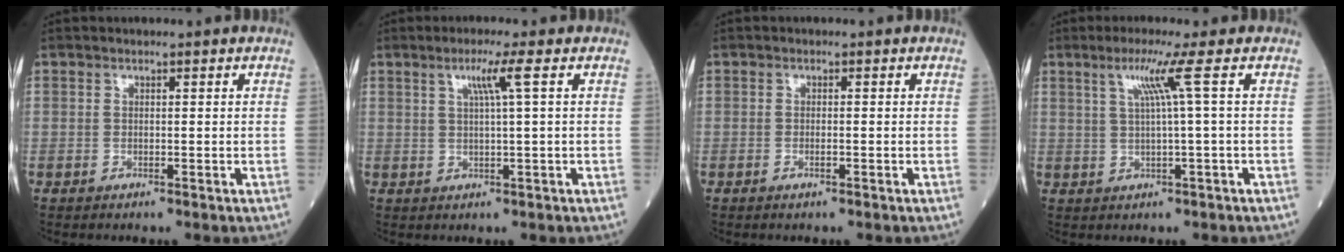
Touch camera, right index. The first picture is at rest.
{"total": 3.6, "force": [1.4, -0.9, 3.2], "torque": [-0.063, 0.001, 0.027]}
{"total": 1.1, "force": [-0.5, 0.1, 1.0], "torque": [-0.019, -0.001, -0.009]}
{"total": 4.5, "force": [1.5, -1.6, 4.0], "torque": [-0.082, 0.002, 0.033]}